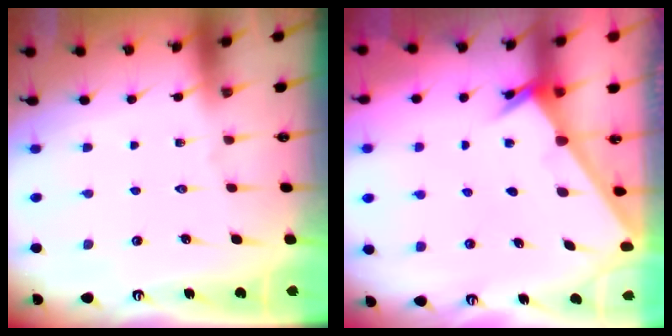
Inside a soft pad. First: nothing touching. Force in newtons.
{"total": 2.4, "press": 2.4, "slide": 0.2}